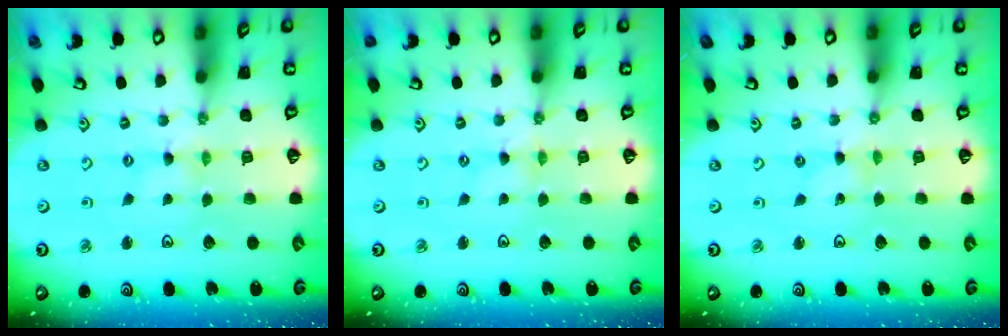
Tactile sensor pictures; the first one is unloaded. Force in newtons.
{"total": 0.6, "press": 0.6, "slide": 0.1}
{"total": 0.0}